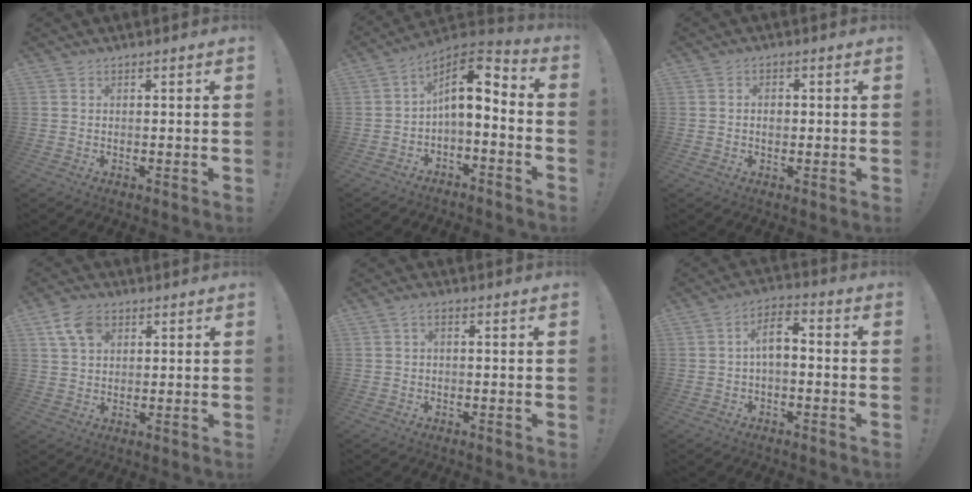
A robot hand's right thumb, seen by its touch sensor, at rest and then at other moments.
{"total": 8.4, "force": [0.5, 4.0, 7.4], "torque": [-0.118, -0.004, 0.009]}
{"total": 2.0, "force": [-0.4, 1.7, 1.1], "torque": [-0.011, 0.003, -0.010]}
{"total": 8.0, "force": [3.8, 5.8, 3.9], "torque": [-0.067, -0.004, 0.076]}
{"total": 1.9, "force": [-0.4, 0.6, 1.7], "torque": [-0.035, 0.006, -0.007]}
{"total": 7.1, "force": [-0.2, 3.5, 6.2], "torque": [-0.104, 0.010, -0.001]}